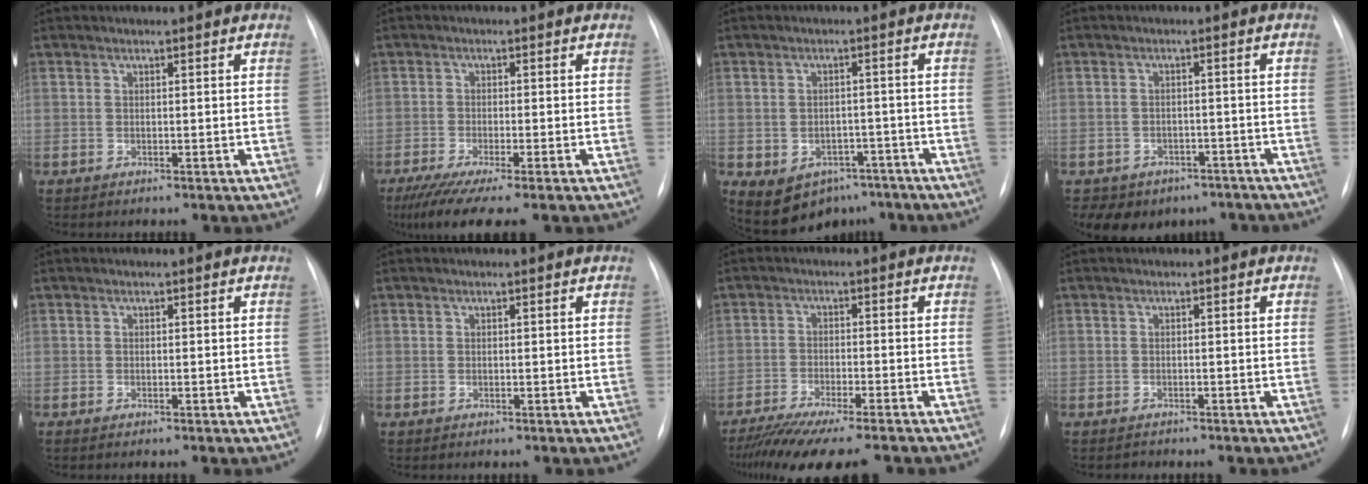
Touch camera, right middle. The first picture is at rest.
{"total": 8.9, "force": [-6.5, 0.8, 6.0], "torque": [-0.093, -0.021, -0.105]}
{"total": 8.5, "force": [-5.0, 6.2, 2.9], "torque": [-0.044, 0.024, -0.060]}
{"total": 8.5, "force": [-6.1, 5.6, 1.7], "torque": [-0.022, 0.017, -0.066]}
{"total": 0.0}
{"total": 0.0}
{"total": 14.2, "force": [-12.2, 1.1, 7.2], "torque": [-0.109, -0.029, -0.183]}
{"total": 0.9, "force": [-0.8, 0.4, -0.2], "torque": [0.000, 0.000, -0.013]}